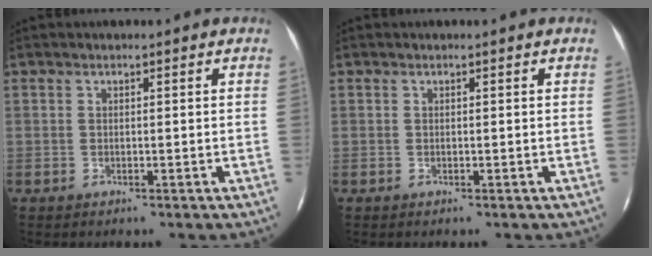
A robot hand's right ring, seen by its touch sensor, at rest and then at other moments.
{"total": 0.0}